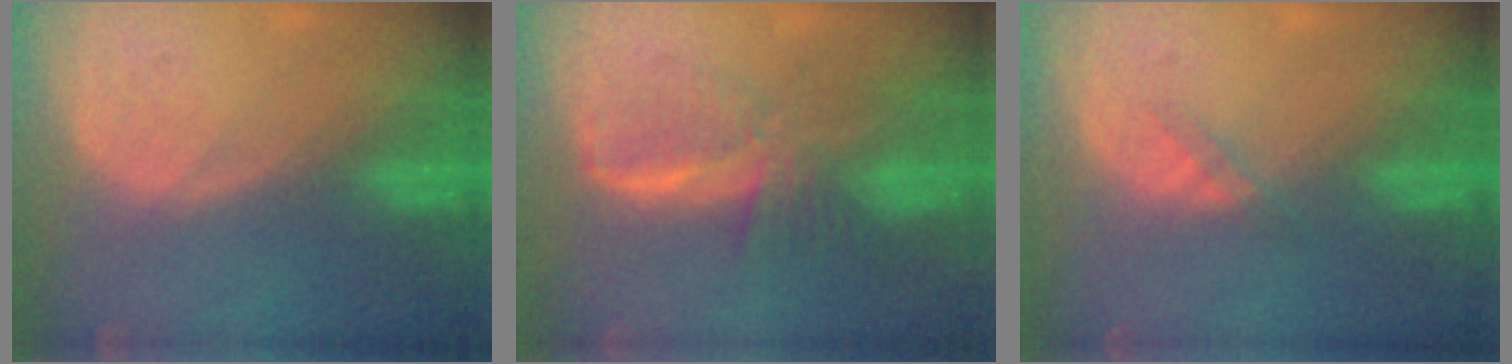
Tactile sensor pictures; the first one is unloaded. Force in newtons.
{"total": 7.6, "press": 6.7, "slide": 3.6}
{"total": 1.3, "press": 1.3, "slide": 0.2}